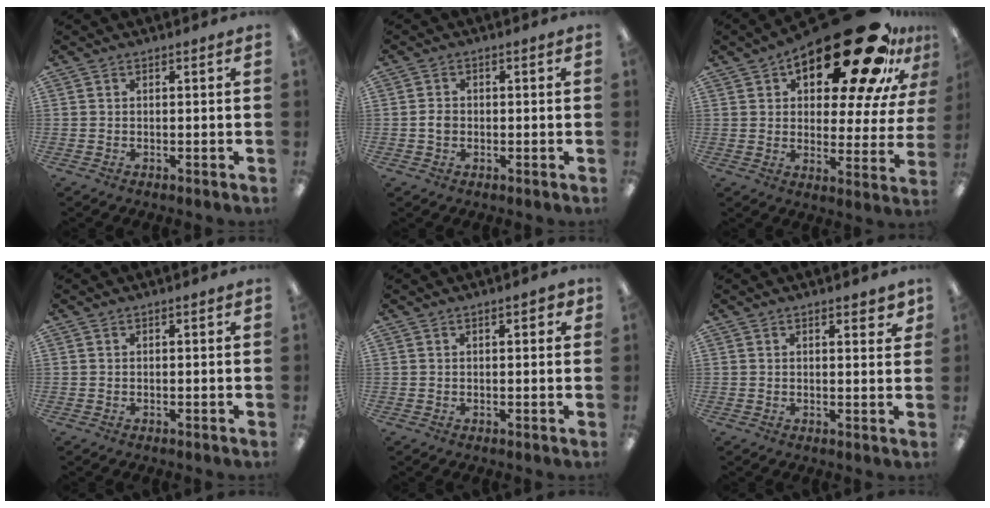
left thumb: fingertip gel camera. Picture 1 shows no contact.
{"total": 2.4, "force": [-0.3, 1.8, 1.5], "torque": [-0.029, 0.005, -0.007]}
{"total": 28.6, "force": [18.6, 11.5, 18.4], "torque": [-0.261, -0.117, 0.307]}
{"total": 0.0}
{"total": 2.5, "force": [1.2, 0.9, 2.0], "torque": [-0.018, -0.006, 0.014]}
{"total": 3.1, "force": [2.0, 1.0, 2.1], "torque": [-0.020, -0.007, 0.030]}